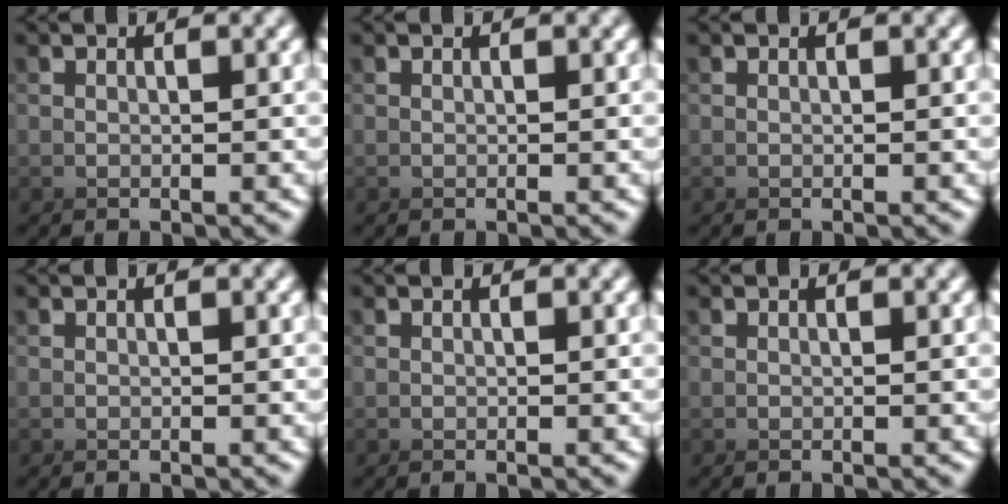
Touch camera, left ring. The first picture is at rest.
{"total": 0.0}
{"total": 0.0}
{"total": 0.0}
{"total": 0.0}
{"total": 0.0}